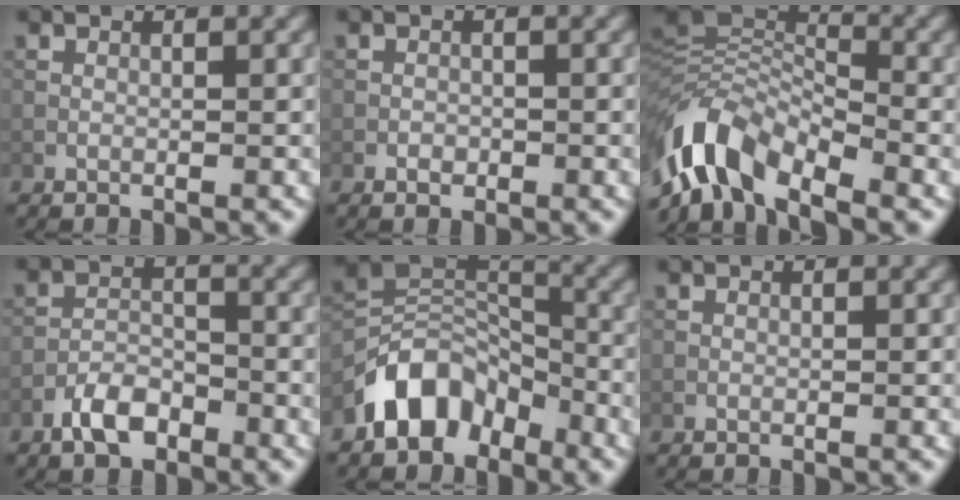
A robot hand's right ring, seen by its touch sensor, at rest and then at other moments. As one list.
[{"total": 0.8, "force": [-0.4, 0.6, 0.3], "torque": [-0.004, 0.000, -0.008]}, {"total": 8.5, "force": [-5.7, 3.7, 5.2], "torque": [-0.089, 0.005, -0.125]}, {"total": 3.5, "force": [-2.4, 1.6, 1.9], "torque": [-0.029, 0.007, -0.050]}, {"total": 7.2, "force": [-4.6, 4.3, 3.3], "torque": [-0.038, 0.006, -0.095]}, {"total": 0.0}]